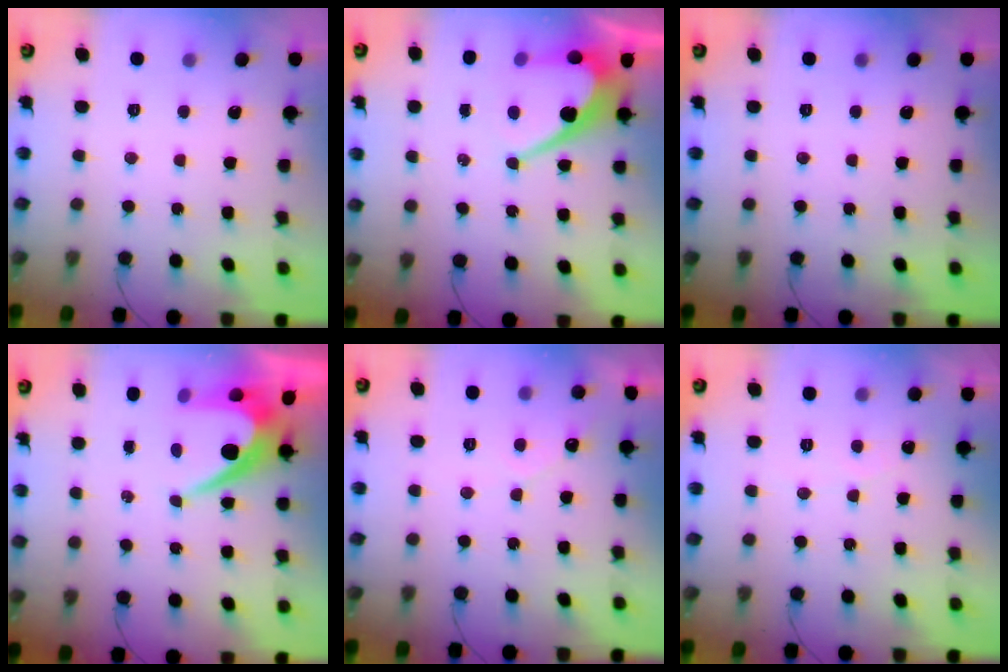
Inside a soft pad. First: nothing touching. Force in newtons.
{"total": 10.5, "press": 10.5, "slide": 0.9}
{"total": 0.0}
{"total": 8.0, "press": 8.0, "slide": 0.4}
{"total": 2.8, "press": 2.8, "slide": 0.1}
{"total": 1.9, "press": 1.9, "slide": 0.2}